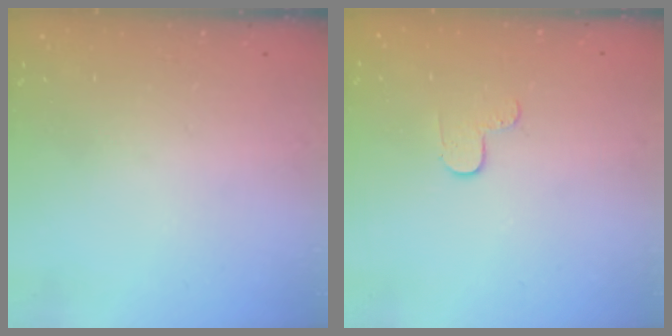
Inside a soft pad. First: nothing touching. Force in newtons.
{"total": 4.7, "press": 4.6, "slide": 0.4}